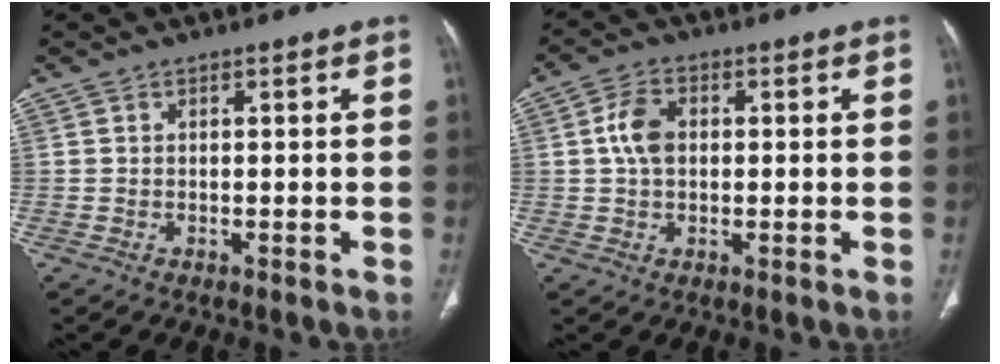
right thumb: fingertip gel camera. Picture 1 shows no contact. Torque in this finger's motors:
{"motor_torque": [1.11, 0.94, 0.67, -0.33, 0.20]}